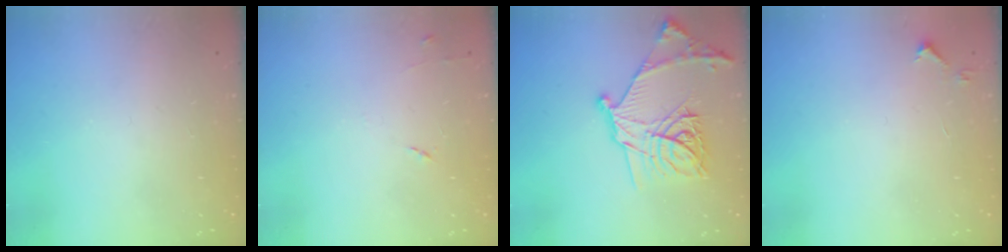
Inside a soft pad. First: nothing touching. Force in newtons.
{"total": 5.3, "press": 5.2, "slide": 0.8}
{"total": 21.1, "press": 21.0, "slide": 1.2}
{"total": 3.8, "press": 3.7, "slide": 0.6}